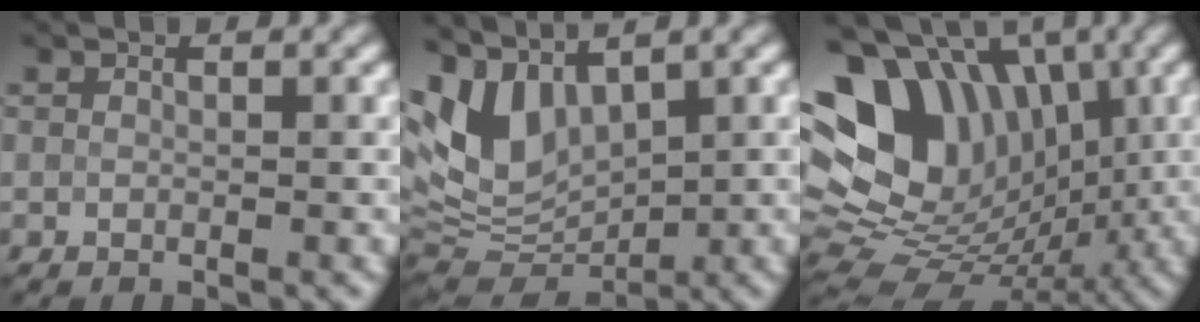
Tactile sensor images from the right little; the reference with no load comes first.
{"total": 8.5, "force": [3.0, 5.0, 6.1], "torque": [-0.112, -0.005, 0.061]}
{"total": 12.7, "force": [3.2, 9.8, 7.5], "torque": [-0.149, 0.012, 0.058]}